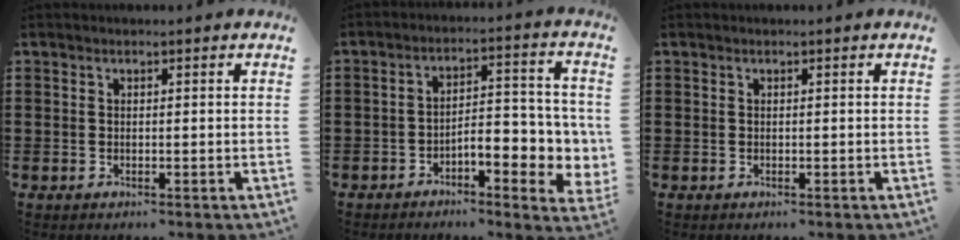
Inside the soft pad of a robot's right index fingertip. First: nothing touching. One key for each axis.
{"total": 6.4, "fx": -2.3, "fy": 2.8, "fz": 5.3, "tx": -0.069, "ty": -0.012, "tz": -0.045}
{"total": 0.0}